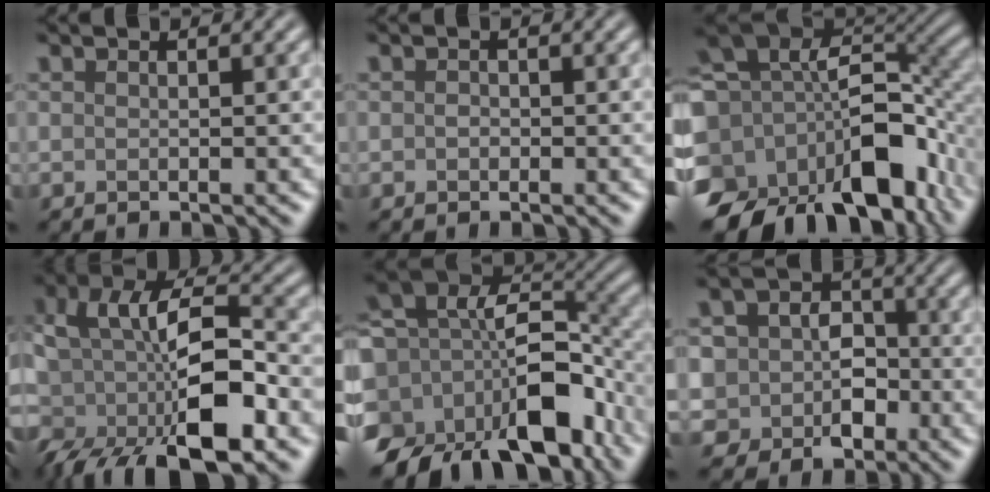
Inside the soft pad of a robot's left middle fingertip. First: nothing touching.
{"total": 0.6, "force": [-0.1, 0.5, 0.3], "torque": [-0.003, -0.004, -0.003]}
{"total": 16.7, "force": [-6.1, 10.7, 11.3], "torque": [-0.227, -0.017, -0.093]}
{"total": 12.4, "force": [-4.8, 5.8, 9.9], "torque": [-0.198, -0.015, -0.082]}
{"total": 15.2, "force": [-5.9, 9.7, 10.0], "torque": [-0.193, -0.012, -0.097]}
{"total": 6.6, "force": [-0.8, 5.8, 3.0], "torque": [-0.040, 0.012, -0.034]}